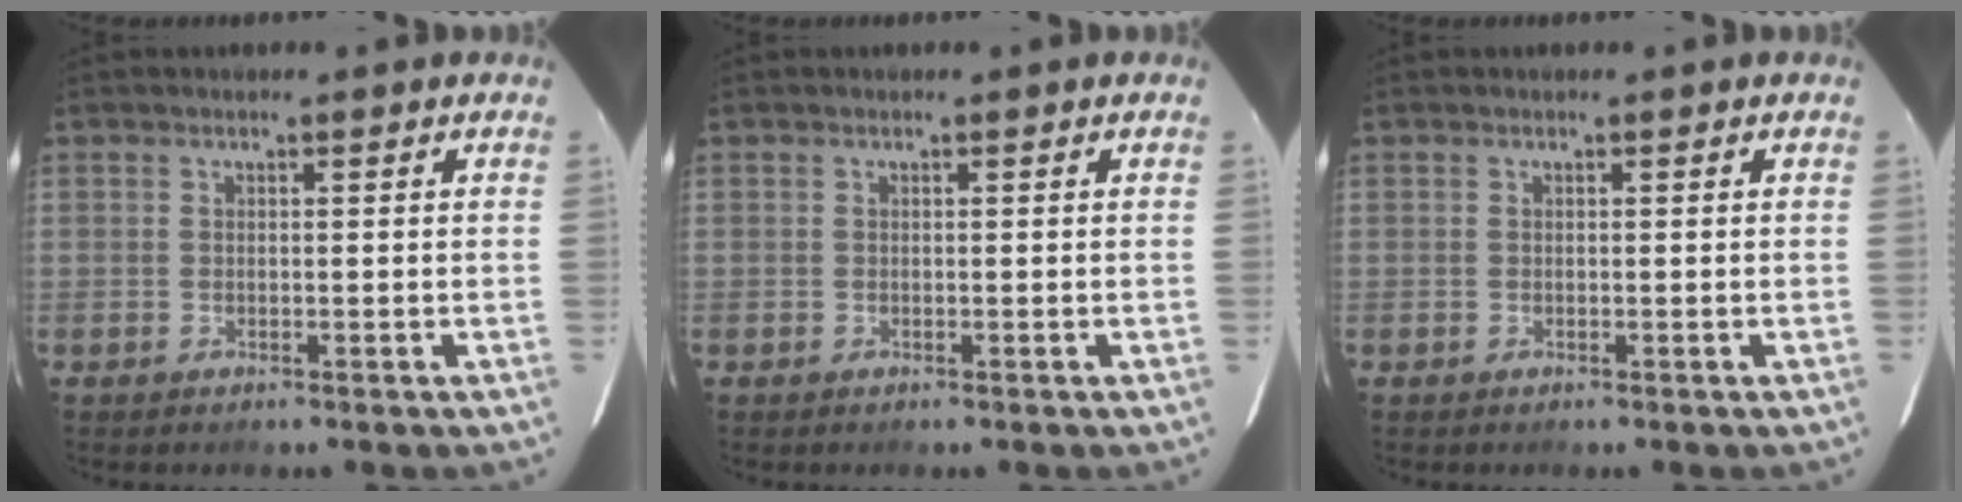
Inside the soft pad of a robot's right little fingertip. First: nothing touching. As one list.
[{"total": 0.0}, {"total": 0.0}]